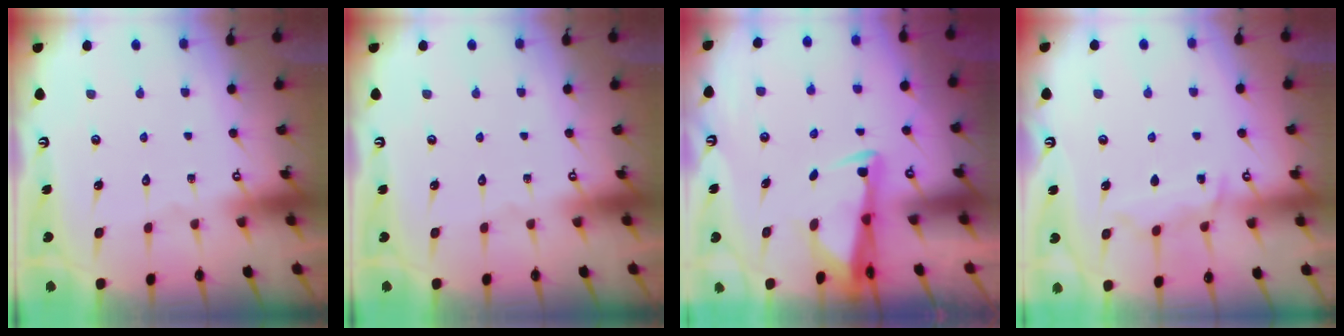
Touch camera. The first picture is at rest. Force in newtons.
{"total": 0.0}
{"total": 2.9, "press": 2.9, "slide": 0.6}
{"total": 8.0, "press": 7.9, "slide": 1.0}